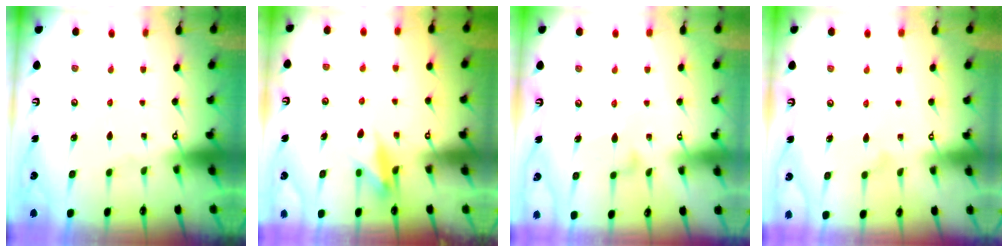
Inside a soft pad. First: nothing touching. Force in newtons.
{"total": 10.0, "press": 10.0, "slide": 0.7}
{"total": 9.8, "press": 9.8, "slide": 0.5}
{"total": 8.0, "press": 7.9, "slide": 0.5}